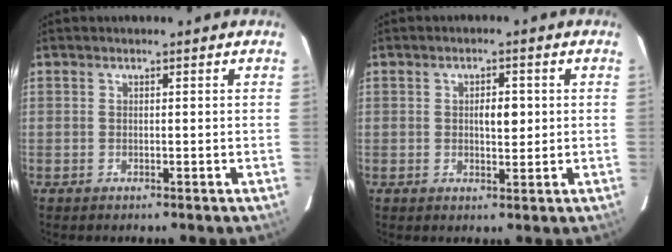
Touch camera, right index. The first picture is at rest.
{"total": 3.3, "force": [0.4, 1.4, 2.9], "torque": [-0.047, 0.003, 0.007]}